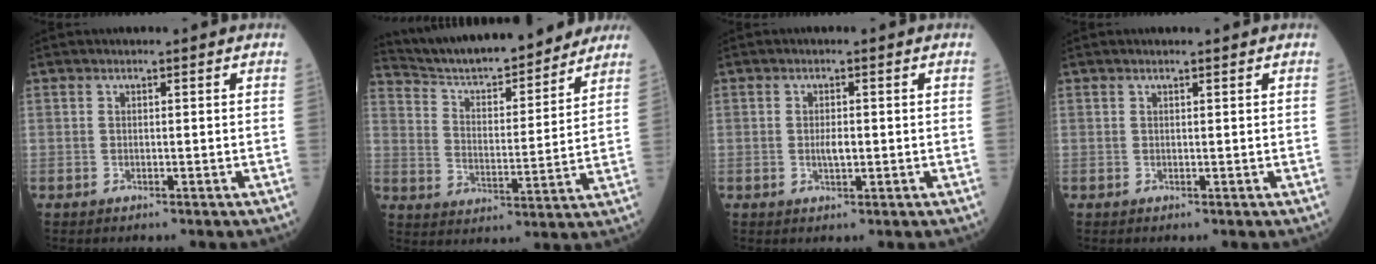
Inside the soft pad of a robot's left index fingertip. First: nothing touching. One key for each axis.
{"total": 18.4, "fx": 16.9, "fy": 2.6, "fz": 6.7, "tx": -0.111, "ty": -0.004, "tz": 0.255}
{"total": 1.7, "fx": -0.4, "fy": 0.5, "fz": 1.5, "tx": -0.032, "ty": -0.006, "tz": -0.005}
{"total": 0.8, "fx": 0.7, "fy": -0.1, "fz": 0.5, "tx": -0.008, "ty": 0.003, "tz": 0.012}